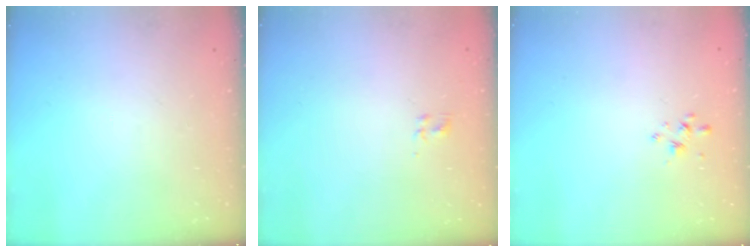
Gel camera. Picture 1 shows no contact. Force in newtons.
{"total": 1.9, "press": 1.5, "slide": 1.1}
{"total": 2.7, "press": 2.5, "slide": 0.9}